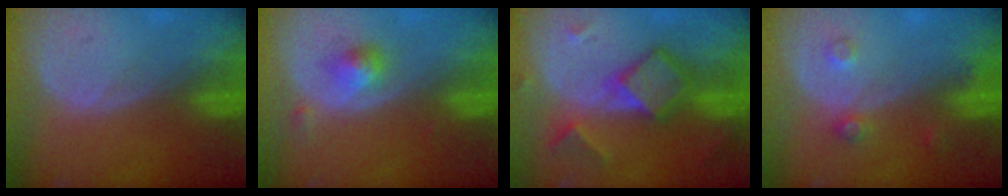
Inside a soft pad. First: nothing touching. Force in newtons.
{"total": 2.8, "press": 2.7, "slide": 0.2}
{"total": 7.4, "press": 7.4, "slide": 0.5}
{"total": 2.6, "press": 2.6, "slide": 0.3}